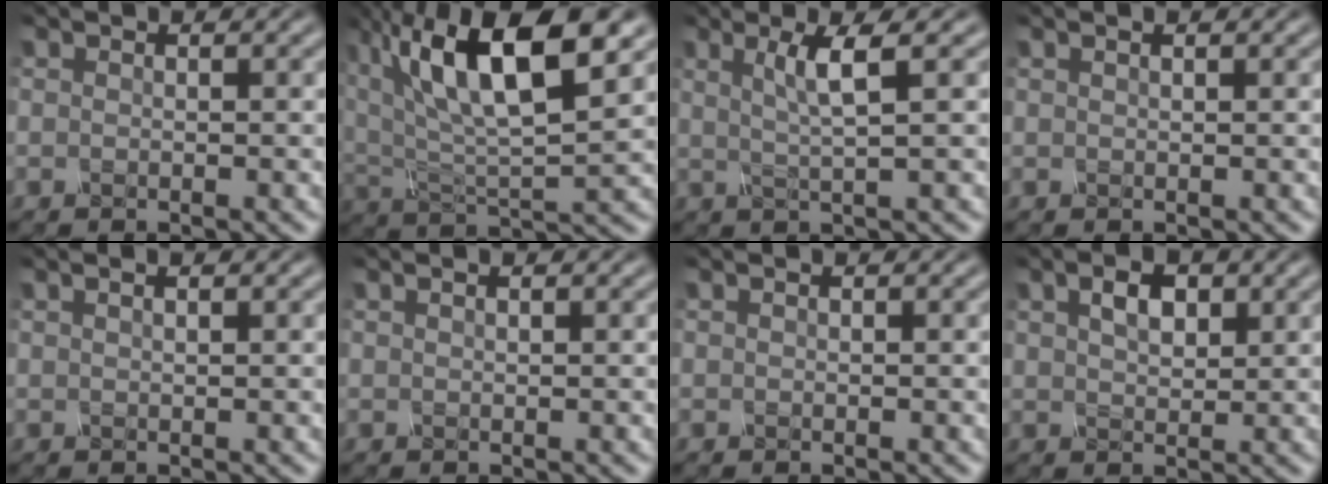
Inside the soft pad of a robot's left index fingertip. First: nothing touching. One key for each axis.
{"total": 12.1, "fx": 5.4, "fy": 4.3, "fz": 9.9, "tx": -0.169, "ty": 0.015, "tz": 0.088}
{"total": 3.2, "fx": 0.8, "fy": 0.4, "fz": 3.0, "tx": -0.052, "ty": -0.004, "tz": 0.016}
{"total": 0.7, "fx": 0.4, "fy": 0.2, "fz": 0.5, "tx": -0.008, "ty": -0.003, "tz": 0.004}
{"total": 1.6, "fx": 1.0, "fy": 0.6, "fz": 1.2, "tx": -0.012, "ty": -0.001, "tz": 0.001}
{"total": 1.0, "fx": 0.6, "fy": 0.3, "fz": 0.7, "tx": -0.009, "ty": -0.004, "tz": 0.004}
{"total": 0.0}
{"total": 3.1, "fx": 1.1, "fy": 1.7, "fz": 2.4, "tx": -0.048, "ty": 0.003, "tz": 0.019}